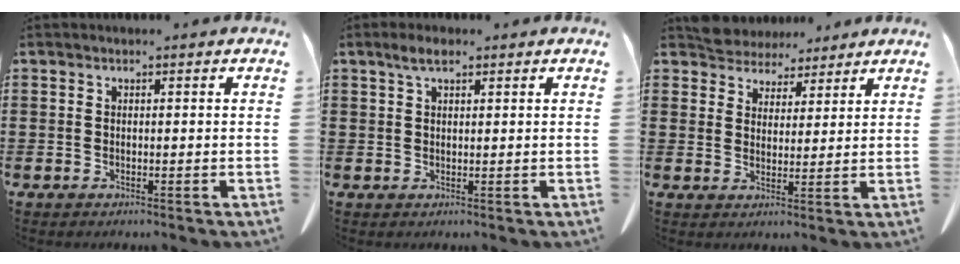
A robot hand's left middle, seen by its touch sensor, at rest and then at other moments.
{"total": 2.5, "force": [1.5, 0.8, 1.8], "torque": [-0.040, 0.004, 0.027]}
{"total": 4.9, "force": [4.6, 1.6, -0.2], "torque": [-0.017, -0.015, 0.088]}